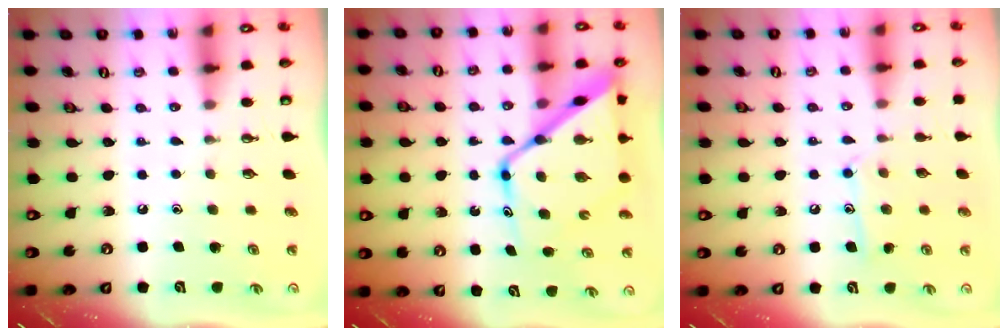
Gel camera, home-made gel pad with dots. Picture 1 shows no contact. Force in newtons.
{"total": 17.2, "press": 17.1, "slide": 1.7}
{"total": 9.5, "press": 9.5, "slide": 0.7}